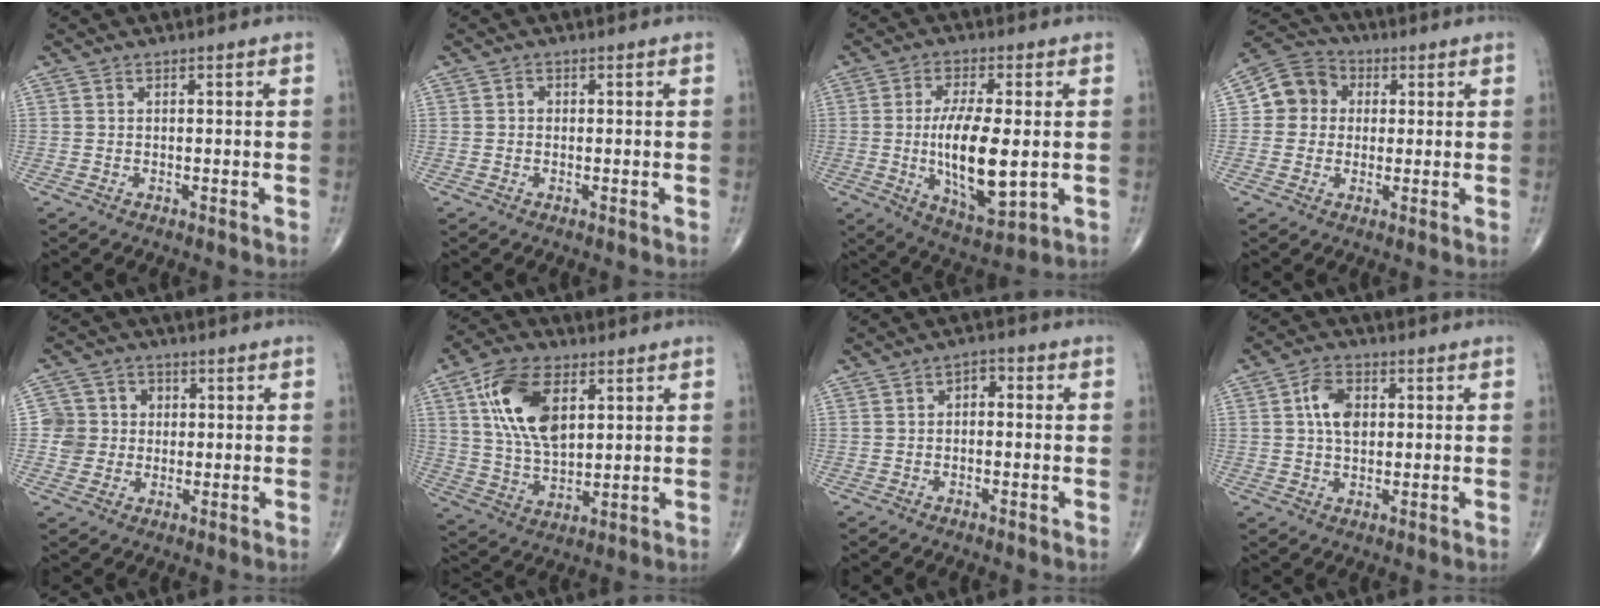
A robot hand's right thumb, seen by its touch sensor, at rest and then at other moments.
{"total": 0.8, "force": [0.0, 0.7, 0.4], "torque": [-0.001, 0.003, -0.004]}
{"total": 14.2, "force": [-1.0, 5.1, 13.2], "torque": [-0.230, -0.017, -0.009]}
{"total": 8.3, "force": [1.0, 7.5, 3.2], "torque": [-0.032, 0.015, 0.005]}
{"total": 6.6, "force": [0.2, 6.5, 1.2], "torque": [0.014, 0.013, -0.003]}
{"total": 14.8, "force": [5.0, 7.9, 11.5], "torque": [-0.209, -0.011, 0.097]}
{"total": 2.7, "force": [0.0, 1.7, 2.1], "torque": [-0.017, 0.013, -0.011]}
{"total": 6.3, "force": [1.2, 4.1, 4.7], "torque": [-0.077, 0.005, 0.016]}